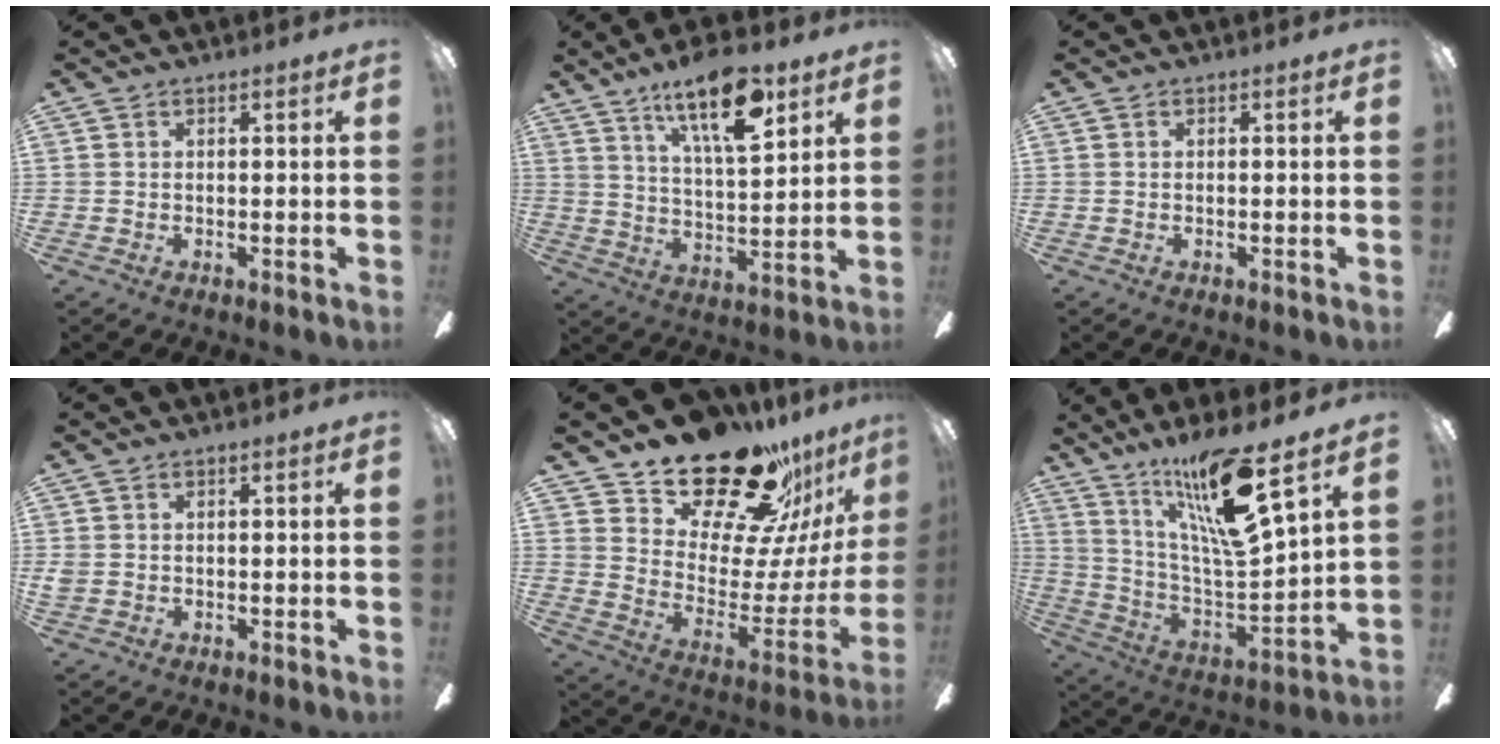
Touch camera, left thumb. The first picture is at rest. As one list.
[{"total": 16.0, "force": [10.3, 5.4, 11.0], "torque": [-0.182, -0.043, 0.169]}, {"total": 0.0}, {"total": 1.0, "force": [0.4, 0.8, 0.4], "torque": [-0.010, 0.003, 0.006]}, {"total": 25.8, "force": [20.9, 10.8, 10.7], "torque": [-0.162, -0.150, 0.366]}, {"total": 19.2, "force": [13.0, 2.5, 13.9], "torque": [-0.277, -0.080, 0.204]}]